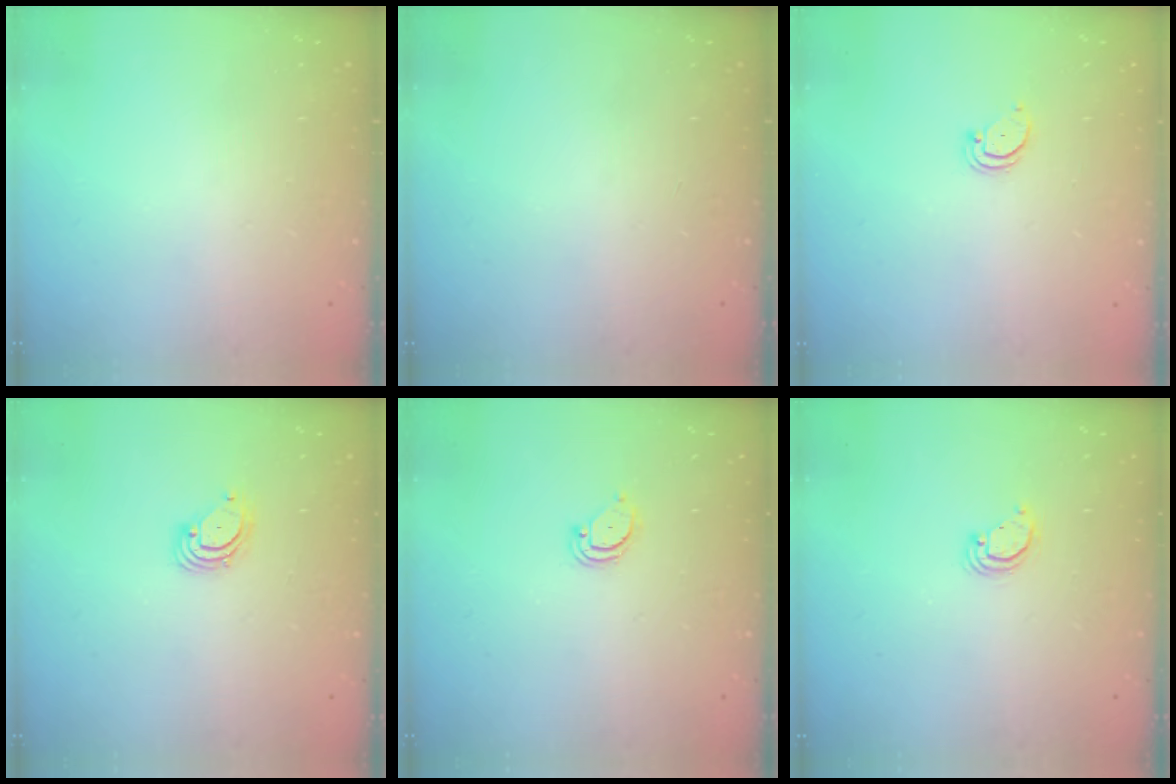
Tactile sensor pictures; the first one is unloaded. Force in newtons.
{"total": 0.0}
{"total": 1.5, "press": 1.5, "slide": 0.2}
{"total": 3.6, "press": 3.6, "slide": 0.3}
{"total": 2.4, "press": 2.4, "slide": 0.2}
{"total": 2.9, "press": 2.9, "slide": 0.1}